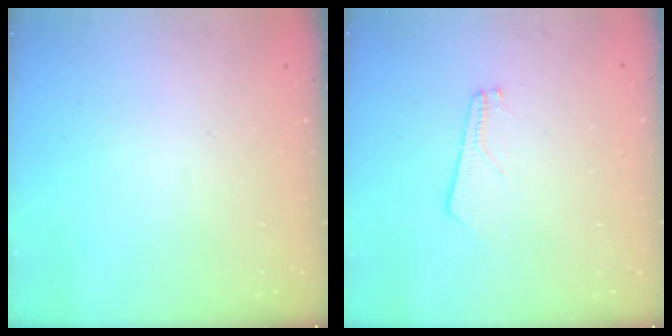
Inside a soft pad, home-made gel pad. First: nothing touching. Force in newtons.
{"total": 2.1, "press": 2.1, "slide": 0.3}